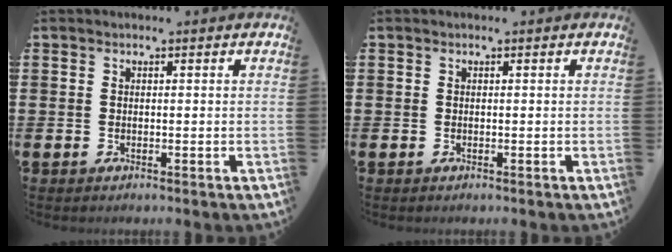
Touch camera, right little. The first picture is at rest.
{"total": 0.0}